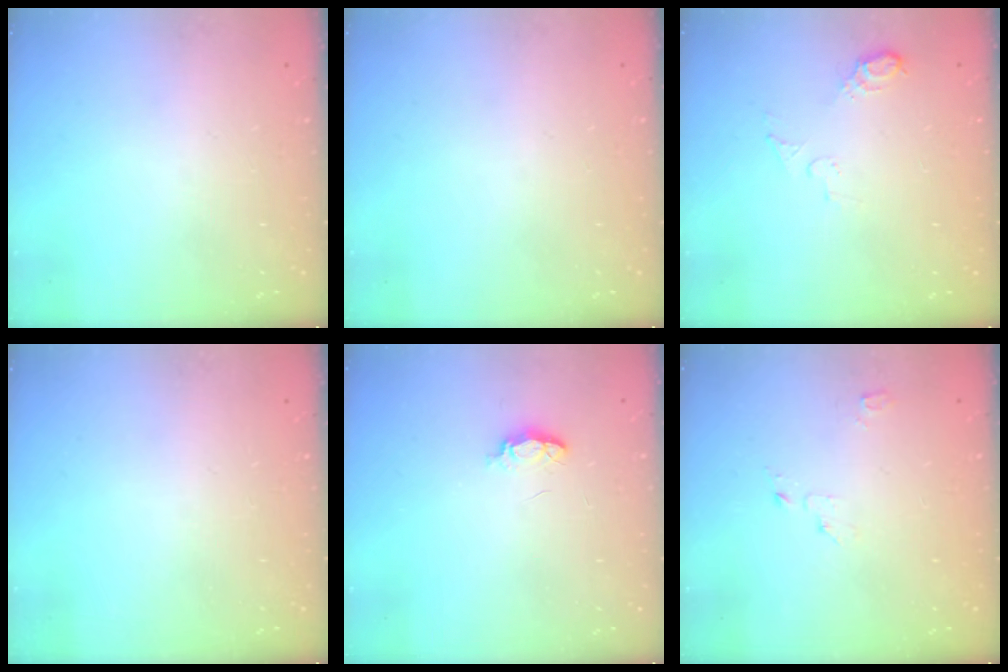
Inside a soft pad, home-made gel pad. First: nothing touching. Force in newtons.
{"total": 0.0}
{"total": 5.6, "press": 5.6, "slide": 0.9}
{"total": 0.0}
{"total": 3.9, "press": 3.9, "slide": 0.6}
{"total": 2.4, "press": 2.4, "slide": 0.3}